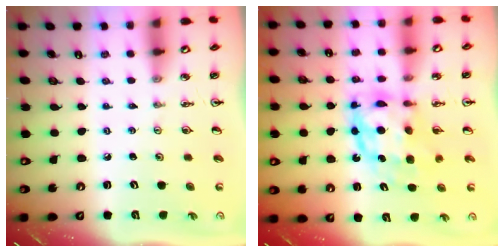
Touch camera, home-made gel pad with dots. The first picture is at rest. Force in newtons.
{"total": 9.0, "press": 9.0, "slide": 1.0}